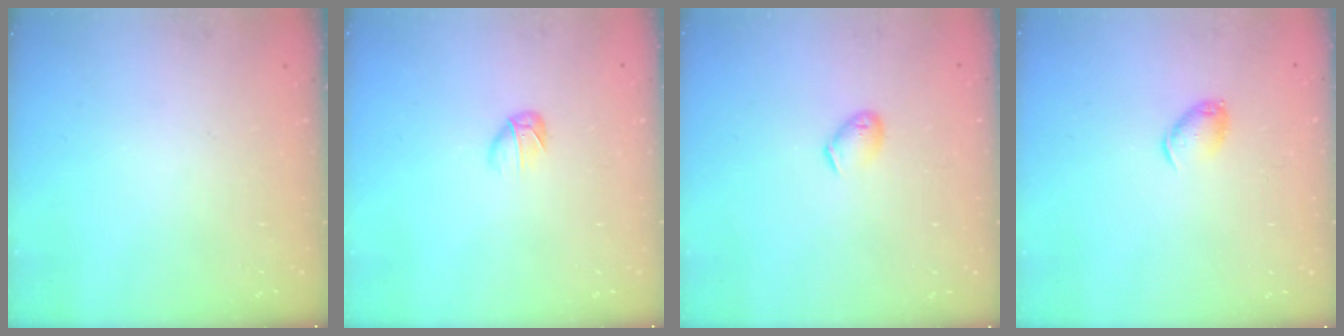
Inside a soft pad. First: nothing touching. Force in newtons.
{"total": 3.5, "press": 3.4, "slide": 1.0}
{"total": 5.6, "press": 5.5, "slide": 1.1}
{"total": 6.6, "press": 6.5, "slide": 1.2}